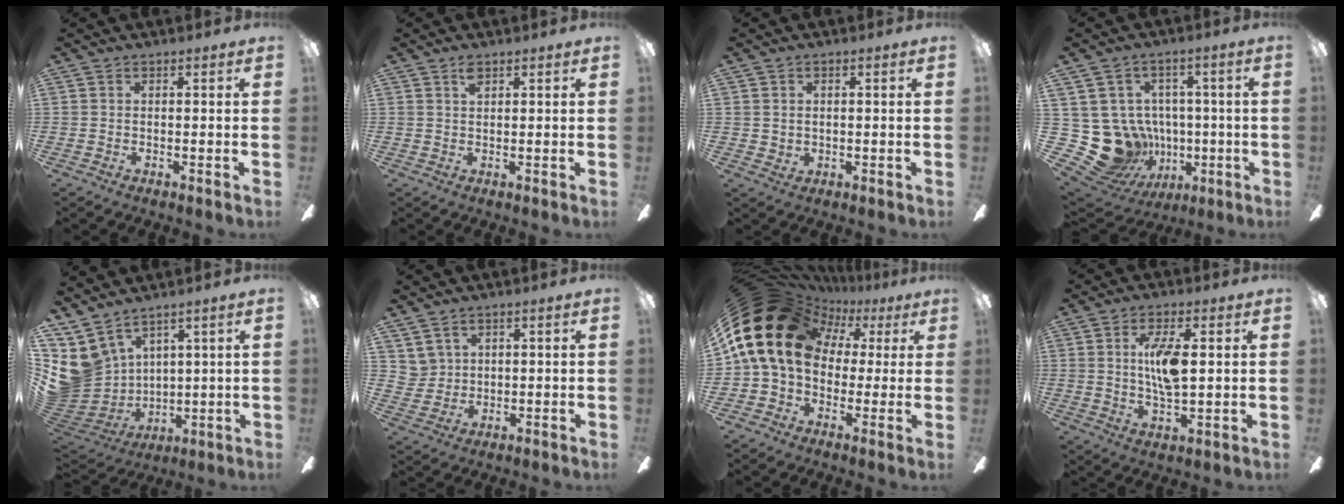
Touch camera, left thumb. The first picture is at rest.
{"total": 2.2, "force": [1.5, 0.9, 1.3], "torque": [-0.021, 0.000, 0.024]}
{"total": 1.4, "force": [0.8, 1.2, 0.0], "torque": [0.007, -0.001, 0.012]}
{"total": 16.4, "force": [-3.2, 14.8, 6.5], "torque": [-0.164, 0.000, -0.019]}
{"total": 10.8, "force": [6.0, 8.3, 3.4], "torque": [-0.121, -0.050, 0.124]}
{"total": 3.8, "force": [2.4, 2.9, -0.1], "torque": [-0.014, -0.002, 0.048]}
{"total": 20.8, "force": [5.2, 15.2, 13.2], "torque": [-0.292, -0.022, 0.092]}
{"total": 8.7, "force": [1.8, 3.2, 7.9], "torque": [-0.157, -0.002, 0.025]}